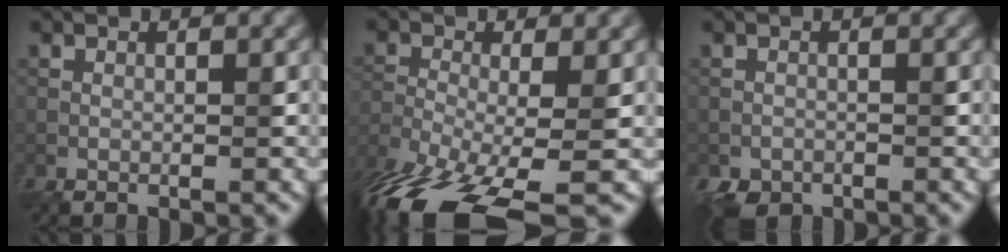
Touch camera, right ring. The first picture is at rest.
{"total": 11.7, "force": [-8.4, 3.3, 7.4], "torque": [-0.155, -0.020, -0.140]}
{"total": 2.5, "force": [-1.9, 1.6, 0.3], "torque": [-0.003, -0.009, -0.032]}